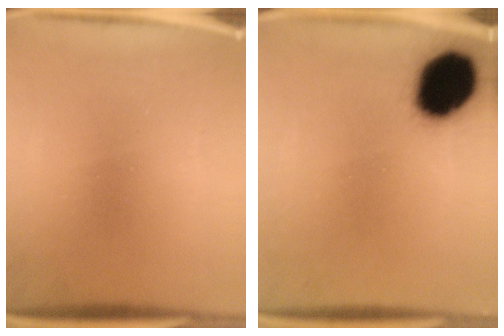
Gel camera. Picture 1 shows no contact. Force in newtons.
{"total": 17.2}